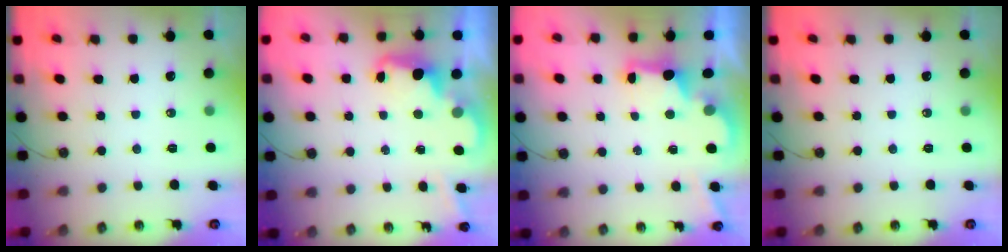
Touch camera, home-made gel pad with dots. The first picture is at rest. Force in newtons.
{"total": 2.4, "press": 2.4, "slide": 0.5}
{"total": 2.5, "press": 2.4, "slide": 0.7}
{"total": 0.0}